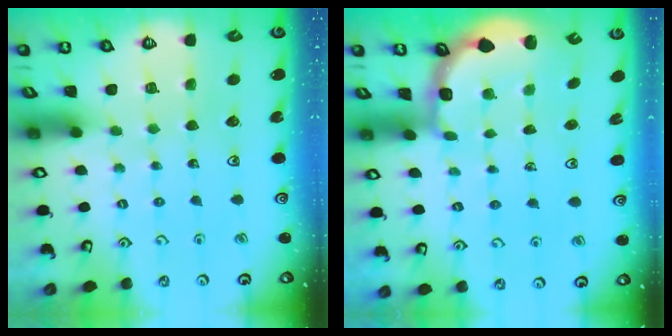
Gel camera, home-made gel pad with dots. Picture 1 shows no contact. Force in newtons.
{"total": 2.3, "press": 1.7, "slide": 1.6}